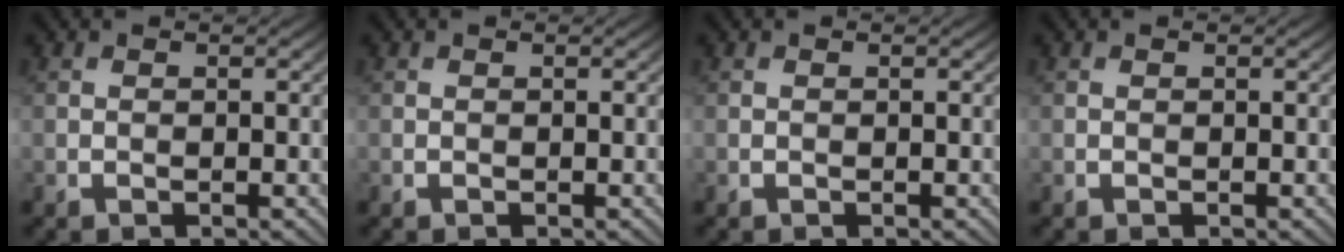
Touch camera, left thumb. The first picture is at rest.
{"total": 0.0}
{"total": 0.0}
{"total": 0.0}